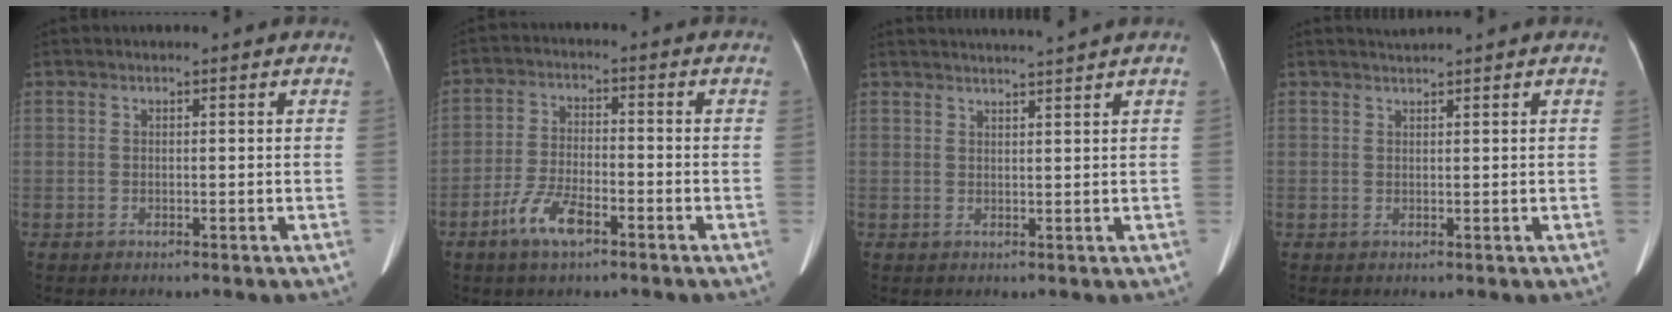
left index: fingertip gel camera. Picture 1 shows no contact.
{"total": 6.5, "force": [-4.0, 2.0, 4.7], "torque": [-0.102, -0.001, -0.074]}
{"total": 5.2, "force": [4.7, -1.6, 1.7], "torque": [-0.019, 0.008, 0.064]}
{"total": 1.0, "force": [0.9, -0.5, 0.0], "torque": [-0.006, 0.003, 0.024]}